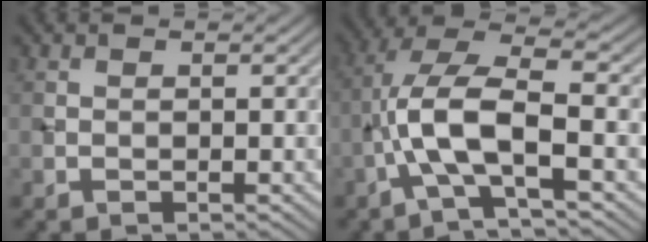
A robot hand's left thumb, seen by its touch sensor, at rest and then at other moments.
{"total": 9.1, "force": [-2.6, 2.8, 8.3], "torque": [-0.175, 0.015, -0.058]}